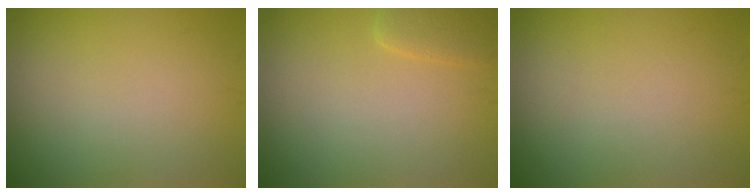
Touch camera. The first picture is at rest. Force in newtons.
{"total": 1.9, "press": 1.8, "slide": 0.3}
{"total": 0.0}